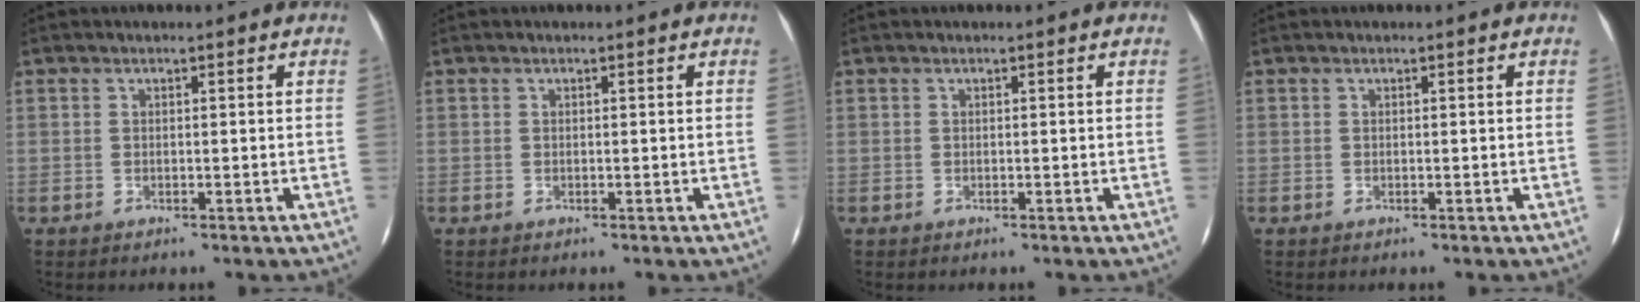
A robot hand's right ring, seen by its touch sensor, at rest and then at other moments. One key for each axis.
{"total": 0.0}
{"total": 0.0}
{"total": 0.0}